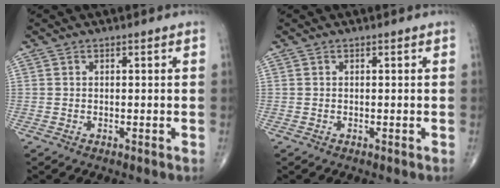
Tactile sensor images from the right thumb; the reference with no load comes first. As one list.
[{"total": 0.0}]